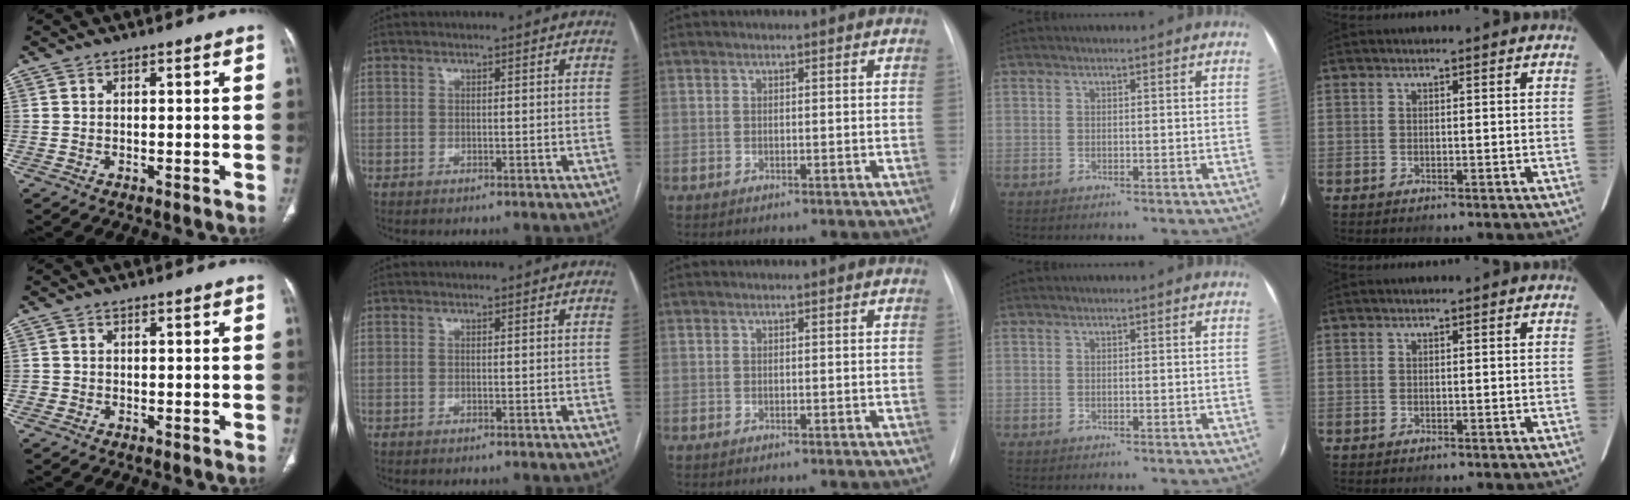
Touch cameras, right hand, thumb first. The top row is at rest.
{"thumb": {"total": 1.0, "force": [-0.3, 0.9, 0.1], "torque": [0.004, 0.006, -0.007]}}